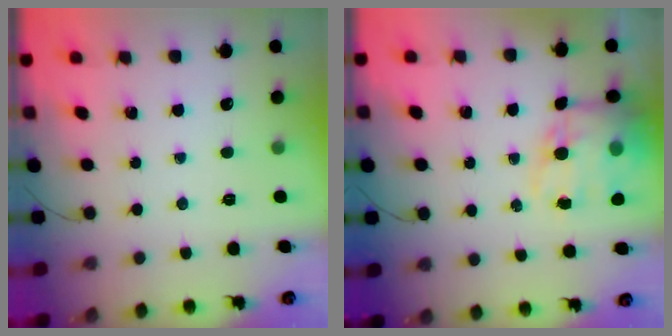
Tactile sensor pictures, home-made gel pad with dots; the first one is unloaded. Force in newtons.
{"total": 14.8, "press": 14.4, "slide": 3.4}